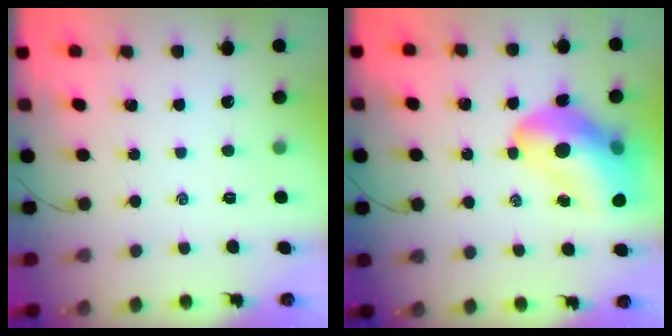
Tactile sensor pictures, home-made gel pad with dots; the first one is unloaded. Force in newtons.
{"total": 17.1, "press": 16.4, "slide": 4.8}